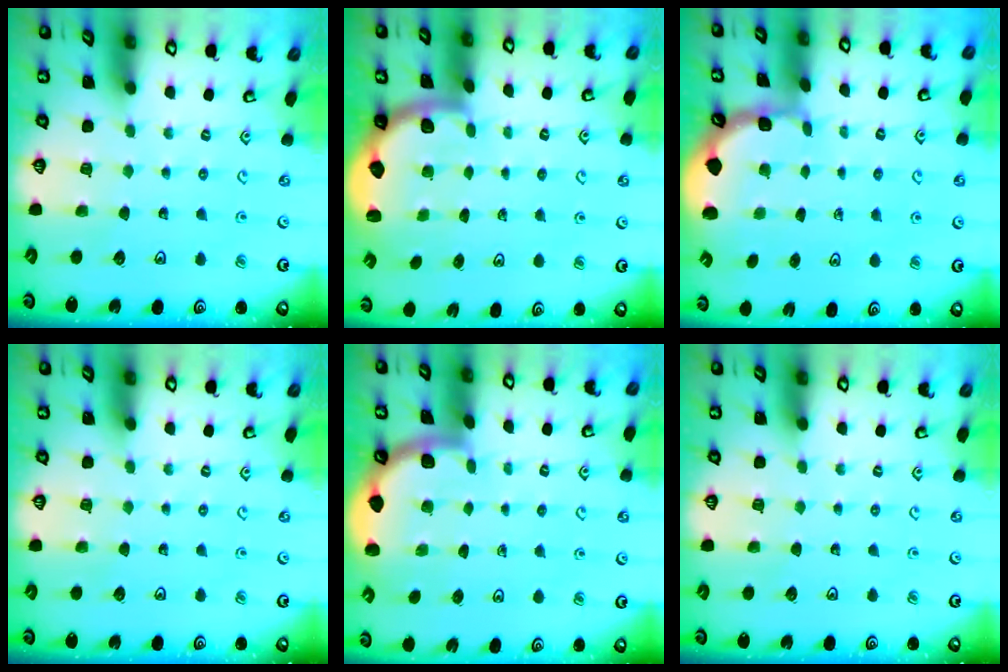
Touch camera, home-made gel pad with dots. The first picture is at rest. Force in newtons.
{"total": 2.4, "press": 1.7, "slide": 1.6}
{"total": 1.6, "press": 1.5, "slide": 0.4}
{"total": 0.0}
{"total": 2.2, "press": 2.2, "slide": 0.1}
{"total": 0.0}